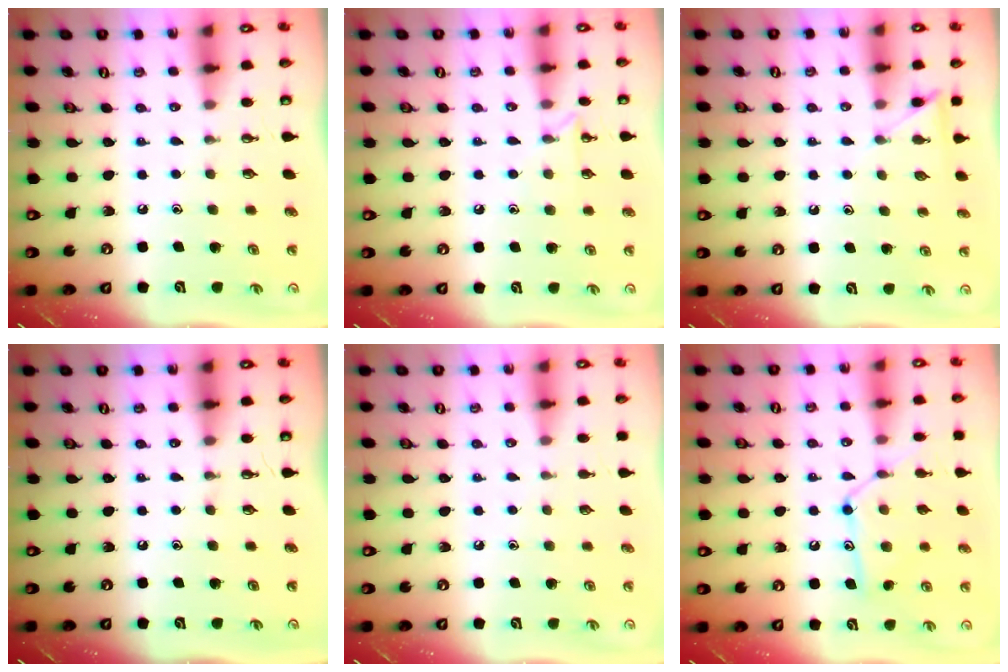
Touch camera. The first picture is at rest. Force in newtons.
{"total": 6.2, "press": 6.2, "slide": 0.6}
{"total": 5.1, "press": 5.1, "slide": 0.7}
{"total": 0.0}
{"total": 2.6, "press": 2.5, "slide": 0.3}
{"total": 12.2, "press": 12.2, "slide": 0.8}